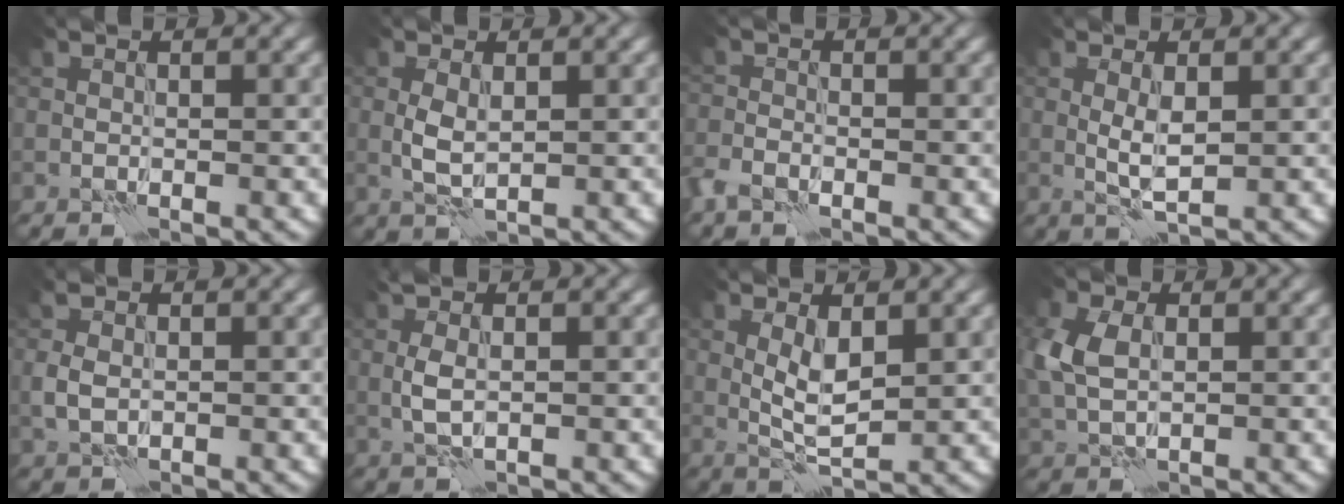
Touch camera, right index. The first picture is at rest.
{"total": 2.1, "force": [0.4, 1.1, 1.7], "torque": [-0.041, -0.002, 0.007]}
{"total": 1.8, "force": [-1.3, 0.9, 0.8], "torque": [-0.020, -0.003, -0.037]}
{"total": 2.2, "force": [0.4, 0.7, 2.0], "torque": [-0.045, -0.004, 0.009]}
{"total": 2.0, "force": [0.2, 1.5, 1.3], "torque": [-0.037, -0.001, 0.002]}
{"total": 2.0, "force": [0.3, 0.9, 1.8], "torque": [-0.045, 0.001, 0.006]}
{"total": 2.9, "force": [0.8, 1.1, 2.6], "torque": [-0.056, -0.003, 0.017]}
{"total": 4.1, "force": [0.9, 2.8, 2.8], "torque": [-0.077, 0.006, 0.014]}